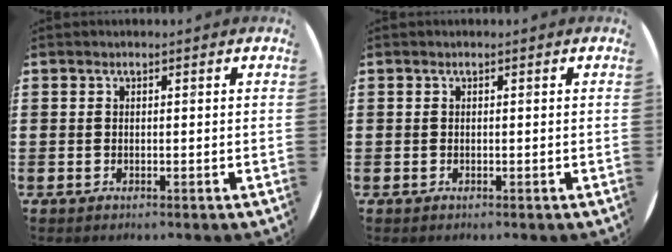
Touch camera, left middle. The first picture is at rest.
{"total": 0.0}